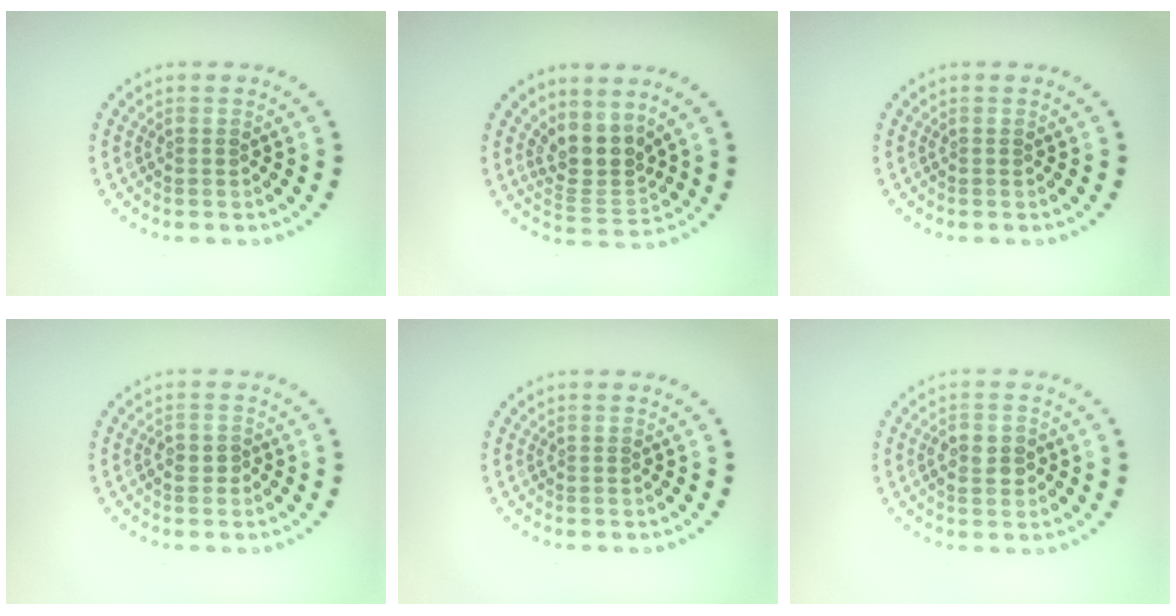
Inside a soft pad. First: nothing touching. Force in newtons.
{"total": 3.5, "press": 2.7, "slide": 2.3}
{"total": 0.0}
{"total": 0.9, "press": 0.8, "slide": 0.3}
{"total": 0.0}
{"total": 2.2, "press": 2.2, "slide": 0.3}